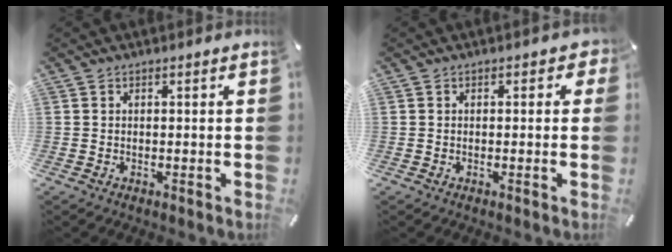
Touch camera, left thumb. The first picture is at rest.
{"total": 1.5, "force": [-0.3, 1.1, 1.0], "torque": [-0.010, 0.003, -0.008]}